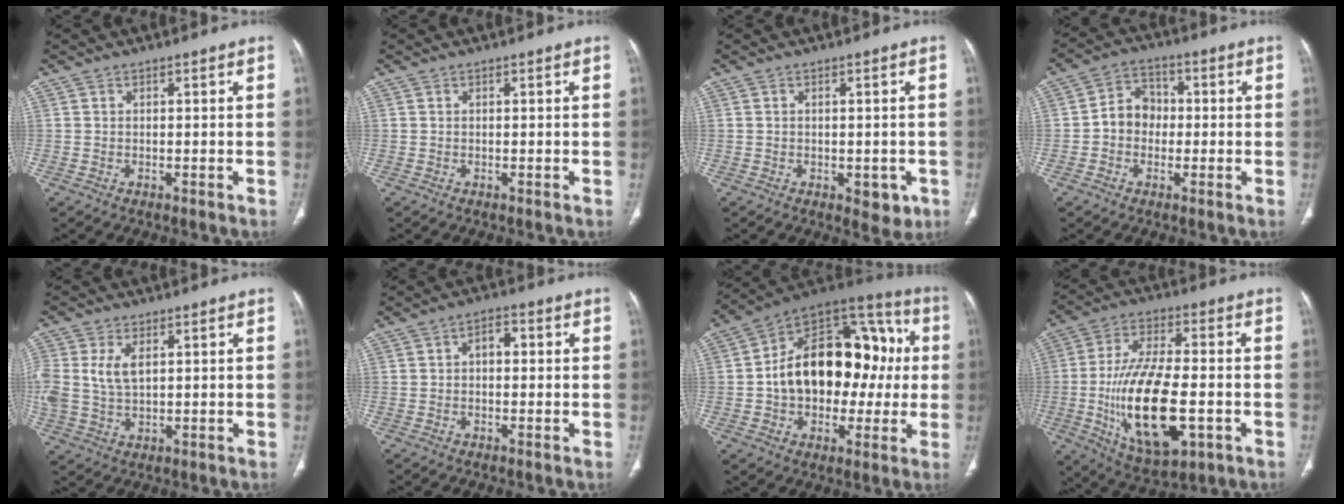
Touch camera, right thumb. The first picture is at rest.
{"total": 0.0}
{"total": 4.3, "force": [-1.4, 2.4, 3.3], "torque": [-0.022, -0.002, -0.010]}
{"total": 6.6, "force": [-0.7, 5.6, 3.4], "torque": [-0.033, 0.024, -0.025]}
{"total": 8.1, "force": [1.8, 5.0, 6.2], "torque": [-0.138, 0.002, 0.044]}
{"total": 3.6, "force": [0.3, 2.2, 2.8], "torque": [-0.032, 0.014, 0.000]}
{"total": 25.7, "force": [0.5, 16.6, 19.7], "torque": [-0.267, 0.048, 0.011]}
{"total": 20.3, "force": [-4.4, 8.9, 17.8], "torque": [-0.322, 0.004, -0.060]}